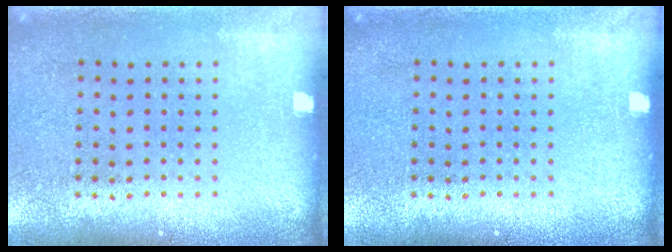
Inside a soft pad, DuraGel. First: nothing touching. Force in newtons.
{"total": 0.0}